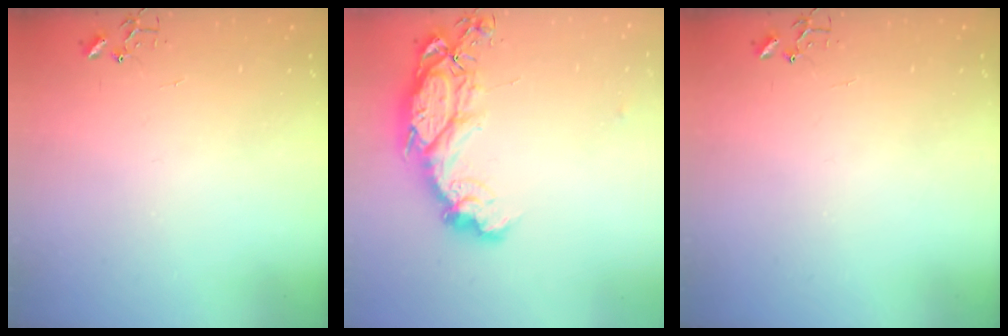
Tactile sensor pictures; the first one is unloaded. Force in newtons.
{"total": 15.7, "press": 15.6, "slide": 0.9}
{"total": 0.0}